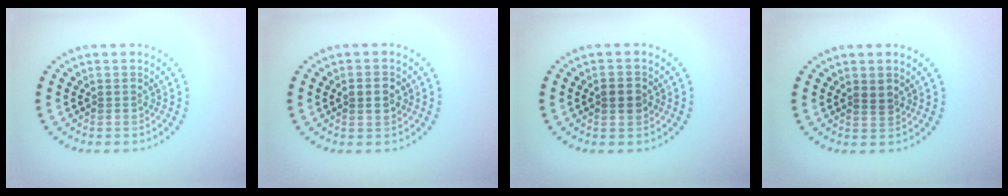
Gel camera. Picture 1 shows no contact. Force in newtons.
{"total": 2.3, "press": 2.3, "slide": 0.1}
{"total": 2.3, "press": 2.3, "slide": 0.0}
{"total": 1.1, "press": 0.9, "slide": 0.7}